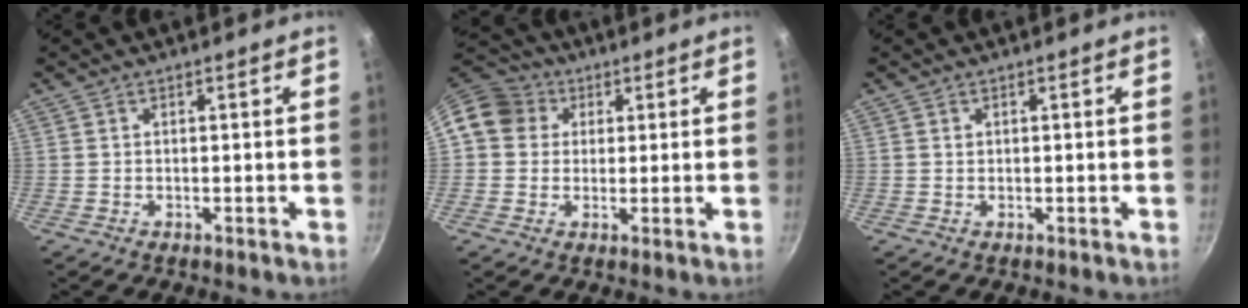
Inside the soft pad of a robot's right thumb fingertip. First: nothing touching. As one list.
[{"total": 9.5, "force": [2.5, 8.5, 3.6], "torque": [-0.043, 0.018, 0.027]}, {"total": 0.6, "force": [0.2, 0.5, 0.2], "torque": [-0.003, 0.000, 0.004]}]